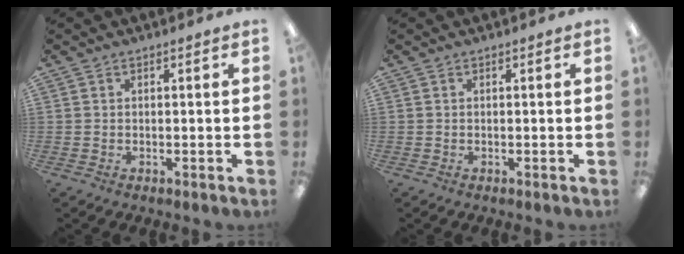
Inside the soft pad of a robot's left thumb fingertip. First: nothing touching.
{"total": 0.0}